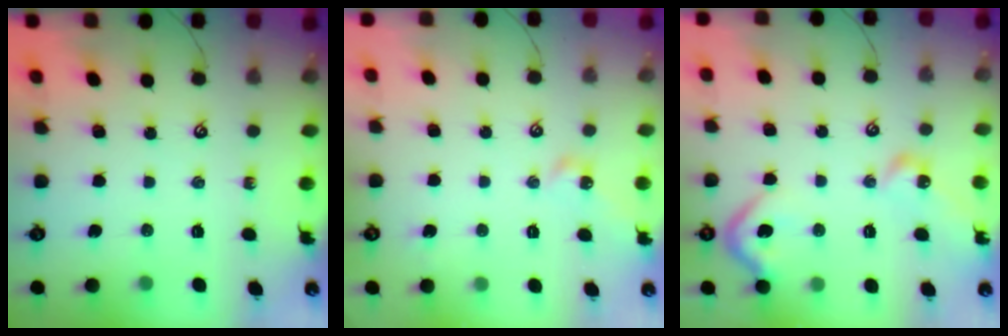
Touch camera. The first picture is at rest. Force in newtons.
{"total": 6.3, "press": 6.2, "slide": 0.8}
{"total": 11.8, "press": 11.7, "slide": 1.2}